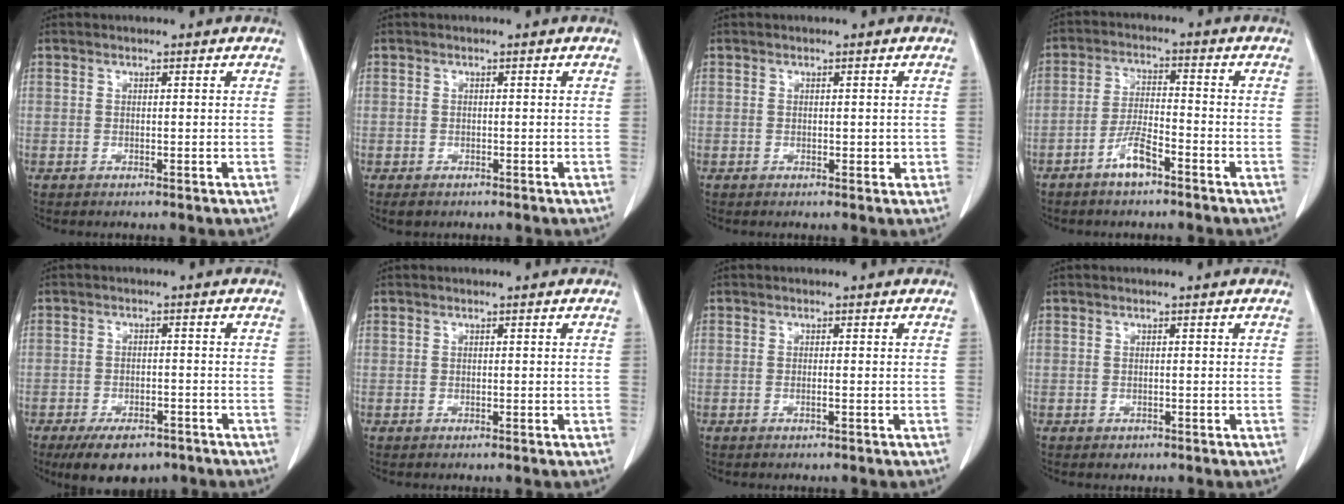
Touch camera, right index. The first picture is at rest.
{"total": 1.4, "force": [-0.7, 1.1, 0.3], "torque": [-0.010, 0.002, -0.004]}
{"total": 1.4, "force": [-0.1, 0.9, 1.1], "torque": [-0.010, 0.000, 0.000]}
{"total": 5.2, "force": [-3.4, 1.1, 3.8], "torque": [-0.082, 0.005, -0.063]}
{"total": 7.5, "force": [-5.4, 3.6, 3.9], "torque": [-0.058, 0.000, -0.081]}
{"total": 0.0}
{"total": 0.6, "force": [-0.3, -0.1, 0.6], "torque": [-0.011, 0.000, -0.004]}
{"total": 0.7, "force": [-0.3, 0.6, 0.1], "torque": [-0.003, 0.003, -0.001]}